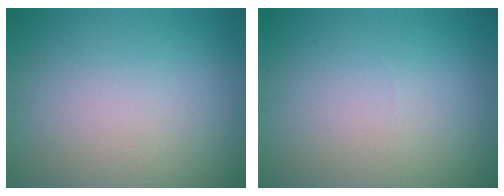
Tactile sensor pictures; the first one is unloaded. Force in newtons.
{"total": 0.0}